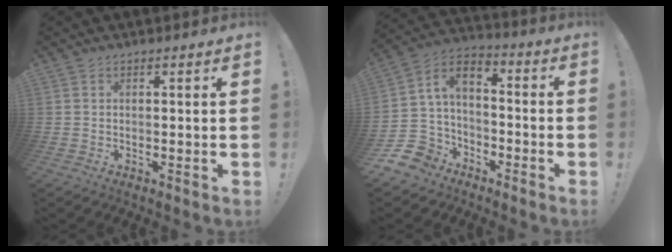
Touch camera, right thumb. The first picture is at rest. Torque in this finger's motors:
{"motor_torque": [0.35, -0.01, -0.13, 0.23, 0.06]}